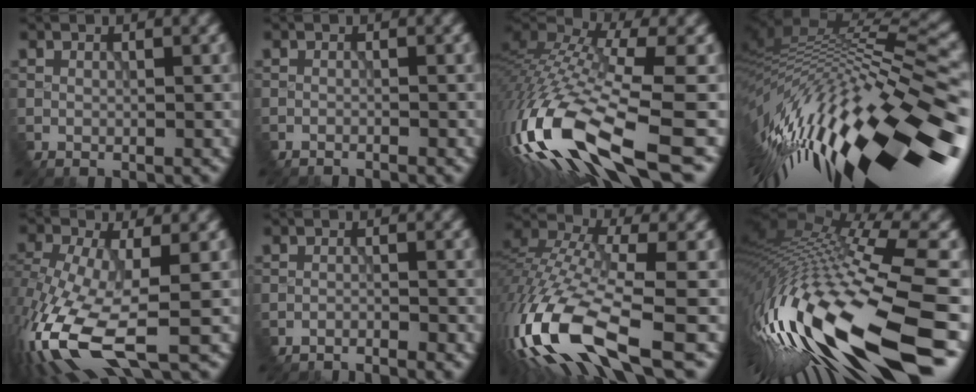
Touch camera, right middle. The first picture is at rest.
{"total": 1.8, "force": [-1.7, 0.0, 0.4], "torque": [-0.011, 0.008, -0.031]}
{"total": 14.4, "force": [-5.9, 4.4, 12.4], "torque": [-0.282, 0.004, -0.099]}
{"total": 16.3, "force": [-5.1, 4.8, 14.7], "torque": [-0.266, 0.005, -0.083]}
{"total": 10.6, "force": [-4.5, 3.8, 8.8], "torque": [-0.216, -0.018, -0.083]}
{"total": 3.6, "force": [-3.6, 0.1, 0.5], "torque": [-0.016, 0.000, -0.059]}
{"total": 14.2, "force": [-6.6, 5.5, 11.3], "torque": [-0.274, 0.009, -0.120]}
{"total": 18.1, "force": [-7.2, 4.4, 16.0], "torque": [-0.310, -0.006, -0.115]}